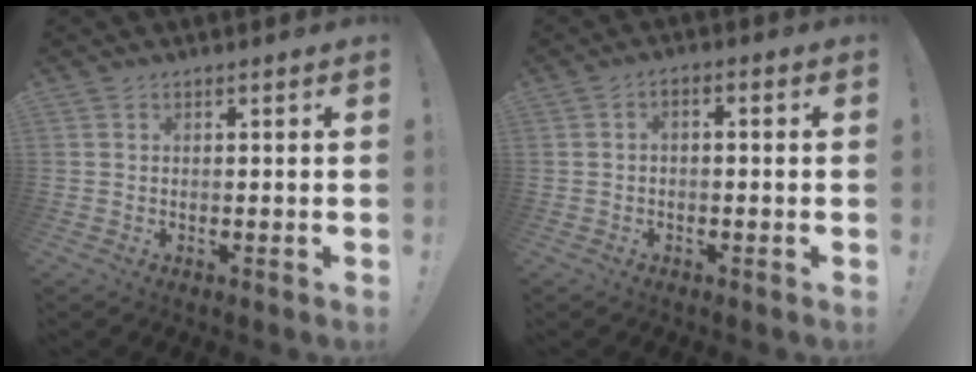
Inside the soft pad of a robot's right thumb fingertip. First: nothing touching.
{"total": 2.1, "force": [-1.6, 0.6, 1.3], "torque": [-0.019, 0.008, -0.029]}